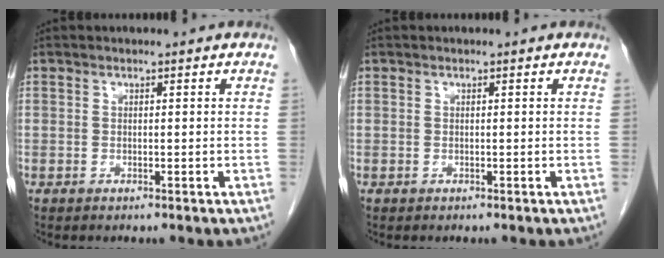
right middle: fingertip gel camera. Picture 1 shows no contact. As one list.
[{"total": 0.0}]